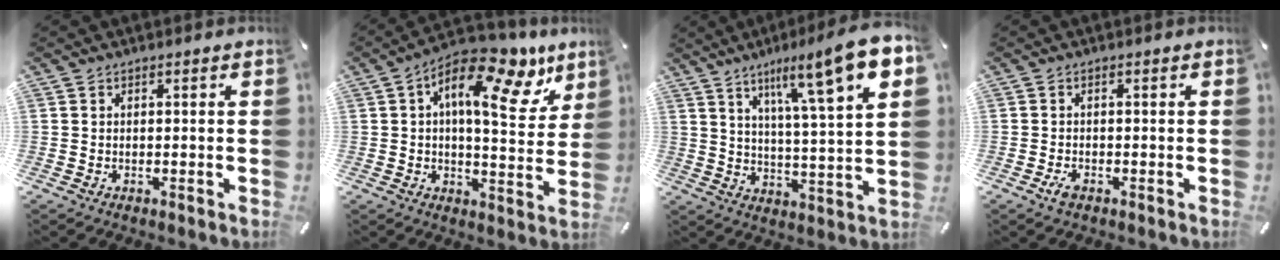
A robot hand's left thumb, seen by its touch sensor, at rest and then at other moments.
{"total": 18.1, "force": [8.3, 7.2, 14.3], "torque": [-0.215, -0.046, 0.130]}
{"total": 14.6, "force": [8.8, 1.9, 11.5], "torque": [-0.179, -0.057, 0.126]}
{"total": 2.0, "force": [-1.0, 0.9, 1.5], "torque": [-0.041, -0.002, -0.023]}